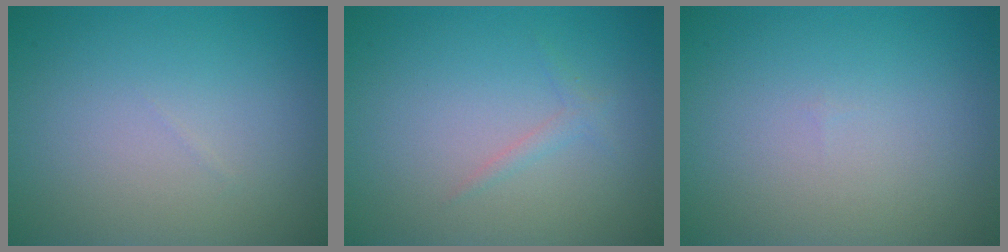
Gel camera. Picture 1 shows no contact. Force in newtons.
{"total": 0.9, "press": 0.9, "slide": 0.0}
{"total": 0.0}